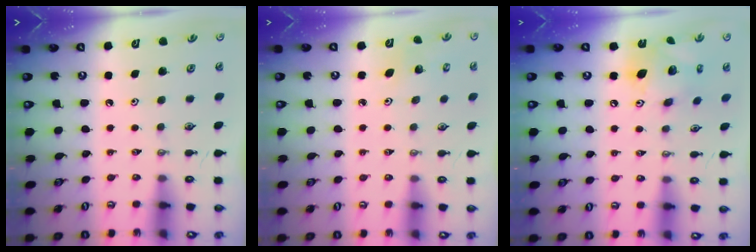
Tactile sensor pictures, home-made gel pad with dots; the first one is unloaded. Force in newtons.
{"total": 3.0, "press": 2.9, "slide": 0.4}
{"total": 14.8, "press": 14.7, "slide": 1.2}